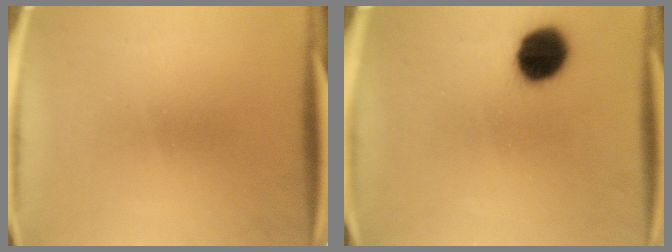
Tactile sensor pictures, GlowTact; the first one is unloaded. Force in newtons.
{"total": 10.9}